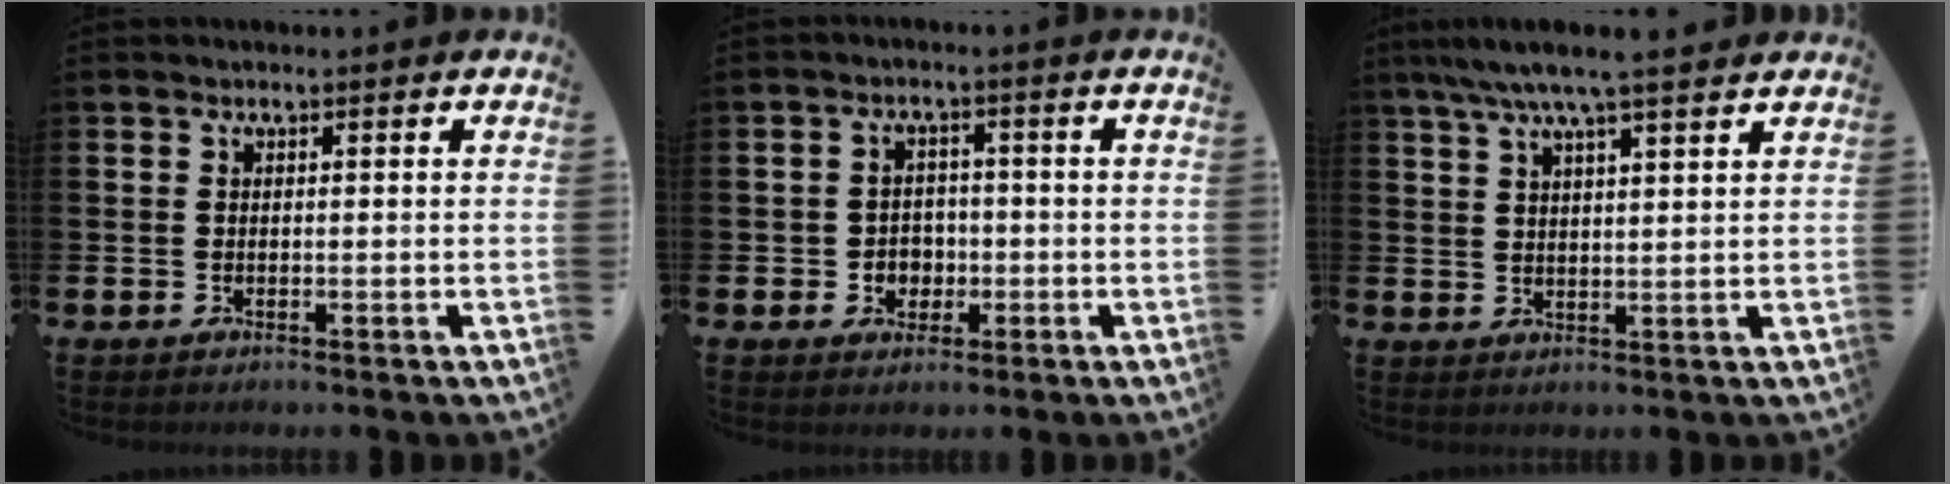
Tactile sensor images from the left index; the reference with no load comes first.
{"total": 2.9, "force": [-0.5, 2.7, 0.8], "torque": [-0.011, -0.004, -0.020]}
{"total": 6.4, "force": [5.5, 0.5, 3.2], "torque": [-0.074, -0.014, 0.098]}